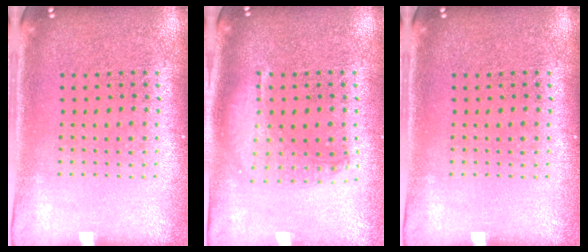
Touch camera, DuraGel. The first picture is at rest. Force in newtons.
{"total": 1.5, "press": 1.4, "slide": 0.7}
{"total": 0.0}